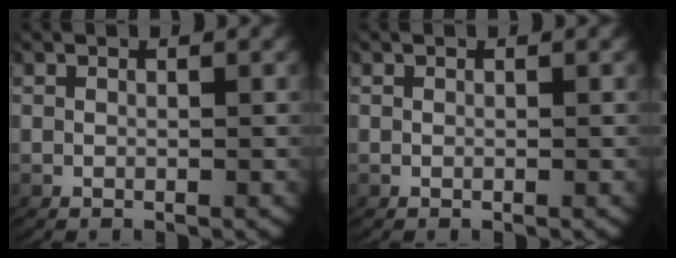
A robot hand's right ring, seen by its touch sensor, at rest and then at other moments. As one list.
[{"total": 0.0}]